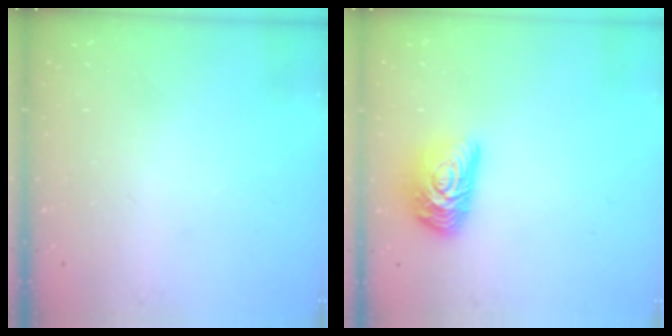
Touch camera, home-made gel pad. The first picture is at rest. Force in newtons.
{"total": 11.6, "press": 11.5, "slide": 1.0}